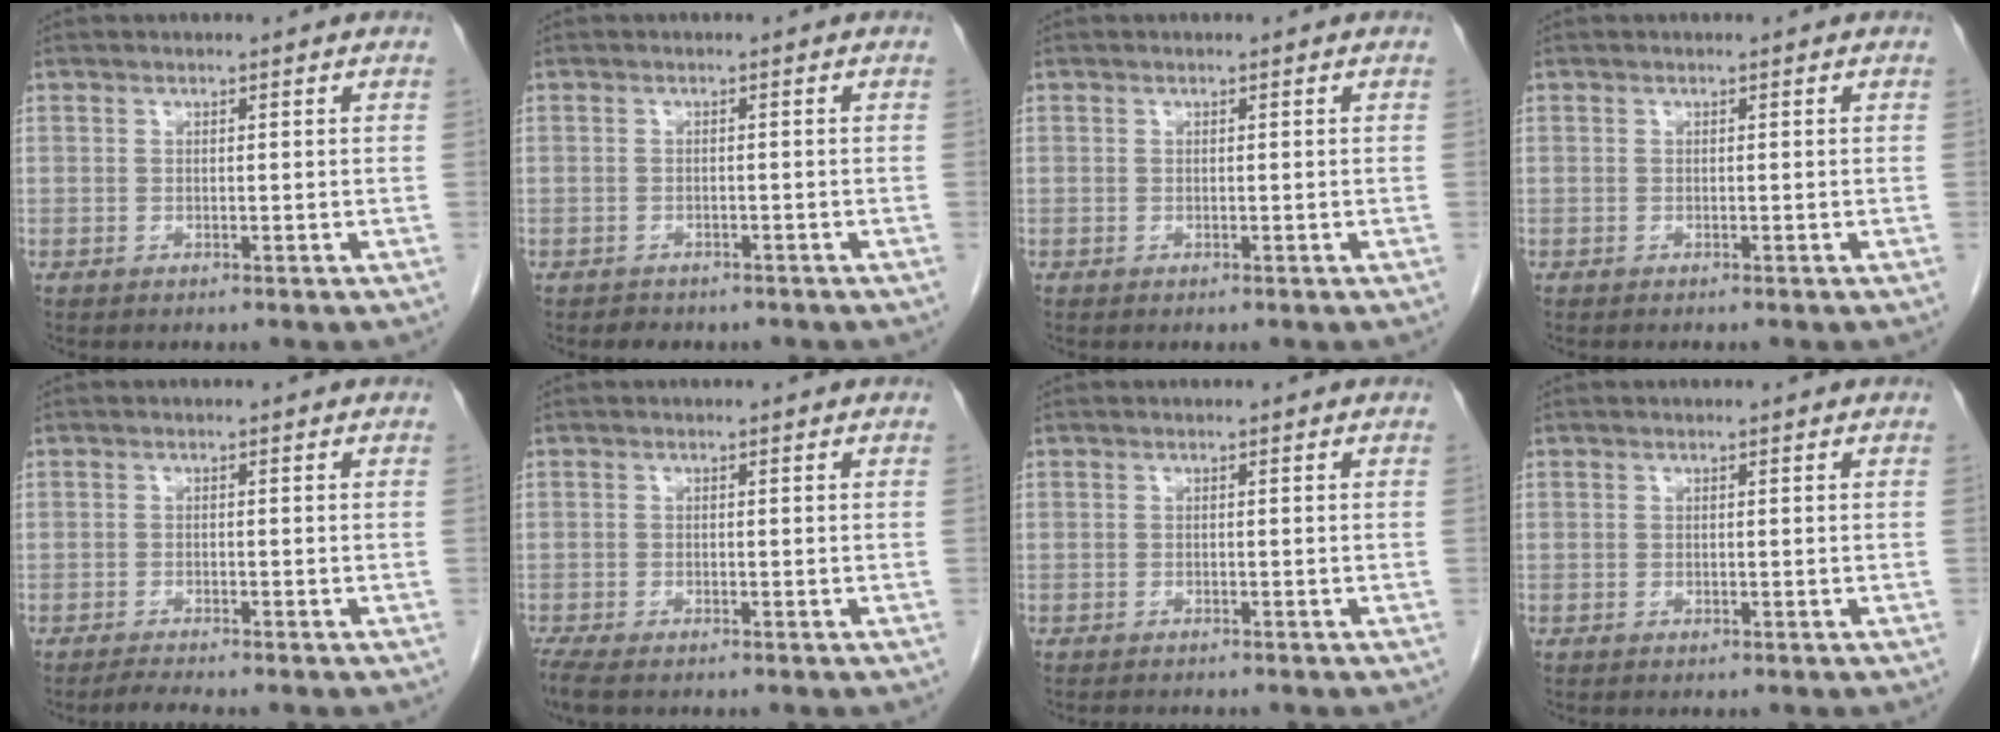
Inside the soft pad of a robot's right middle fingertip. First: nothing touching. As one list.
[{"total": 2.6, "force": [-2.2, 1.4, 0.6], "torque": [-0.017, 0.000, -0.025]}, {"total": 0.0}, {"total": 0.8, "force": [-0.7, 0.1, 0.4], "torque": [-0.002, 0.001, -0.008]}, {"total": 2.1, "force": [-1.9, -0.2, 0.9], "torque": [-0.024, -0.008, -0.034]}, {"total": 3.7, "force": [-2.9, 1.0, 2.0], "torque": [-0.043, -0.012, -0.048]}, {"total": 2.2, "force": [-2.1, 0.4, 0.8], "torque": [-0.011, -0.004, -0.025]}, {"total": 0.0}]